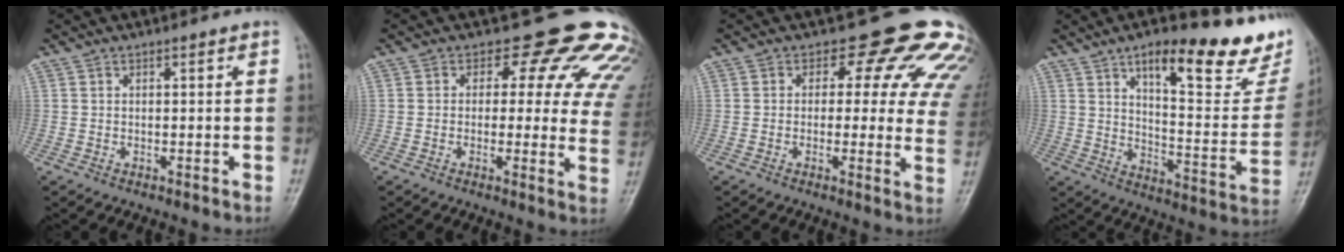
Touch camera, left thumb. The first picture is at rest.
{"total": 16.5, "force": [11.5, 8.4, 8.2], "torque": [-0.040, -0.048, 0.107]}
{"total": 15.3, "force": [9.6, 8.3, 8.5], "torque": [-0.041, -0.032, 0.084]}
{"total": 23.1, "force": [15.5, 7.2, 15.6], "torque": [-0.165, -0.078, 0.218]}